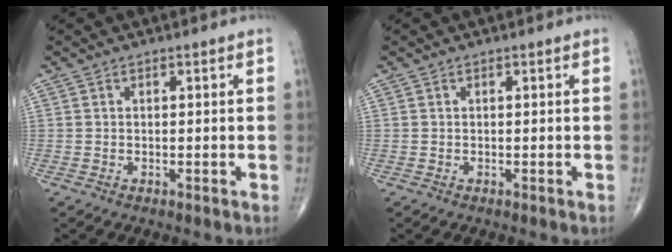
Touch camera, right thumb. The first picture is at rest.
{"total": 0.0}